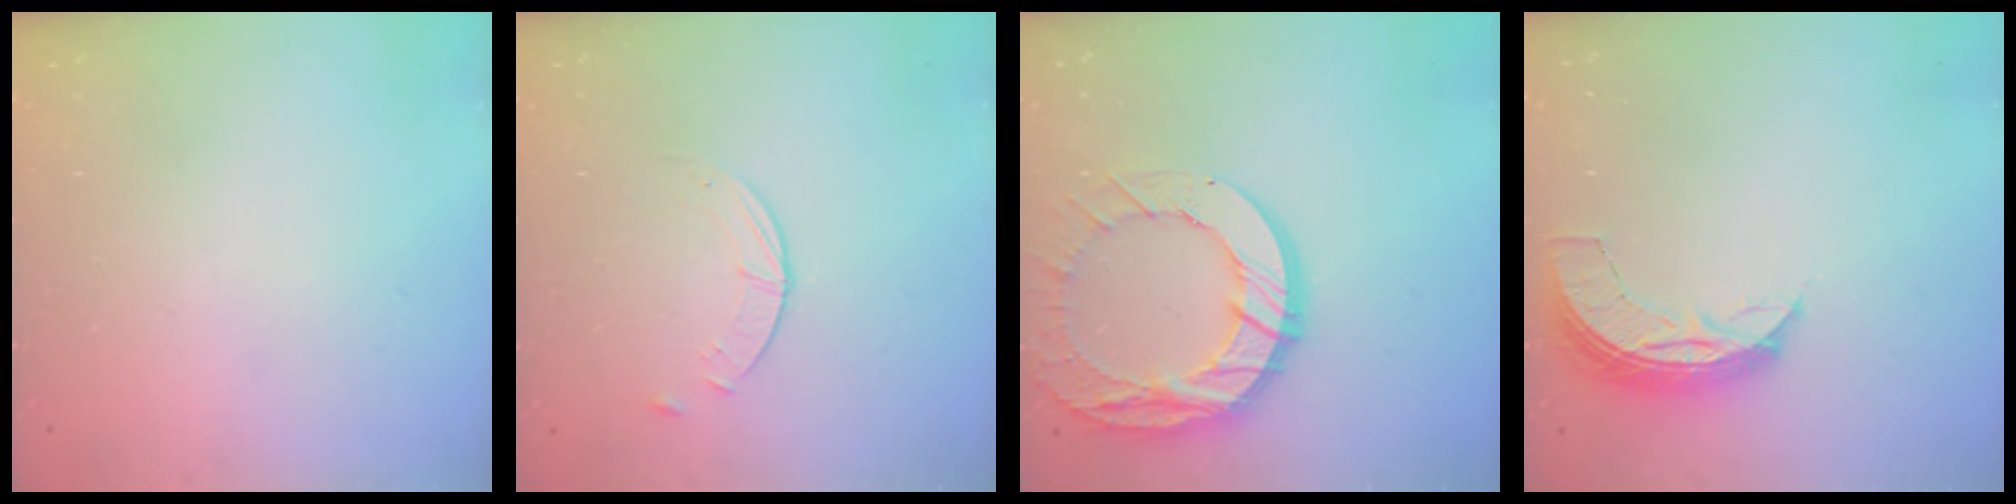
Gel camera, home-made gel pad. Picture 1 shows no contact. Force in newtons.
{"total": 2.6, "press": 2.5, "slide": 0.3}
{"total": 18.3, "press": 18.3, "slide": 1.6}
{"total": 6.9, "press": 6.9, "slide": 0.5}